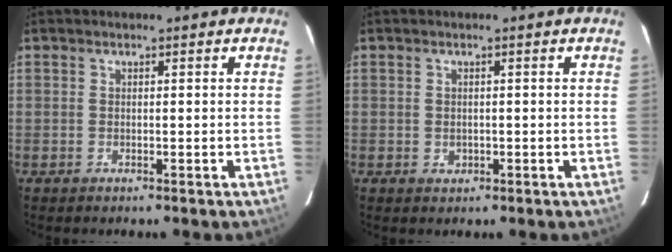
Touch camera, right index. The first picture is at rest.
{"total": 1.2, "force": [-0.2, 1.1, 0.3], "torque": [-0.003, 0.000, 0.001]}